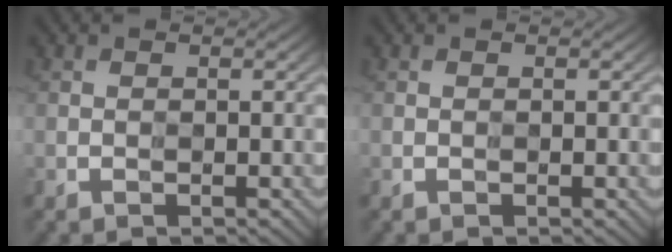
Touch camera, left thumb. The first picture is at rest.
{"total": 0.7, "force": [-0.3, 0.1, 0.6], "torque": [-0.010, 0.000, -0.005]}